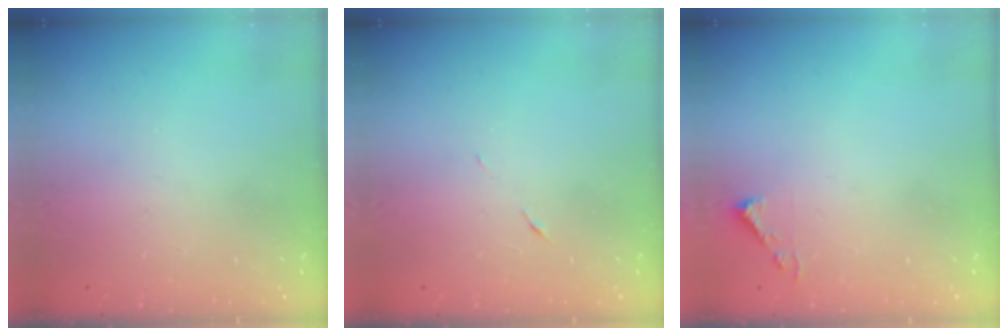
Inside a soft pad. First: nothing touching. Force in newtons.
{"total": 5.0, "press": 4.8, "slide": 1.4}
{"total": 3.7, "press": 3.7, "slide": 0.5}